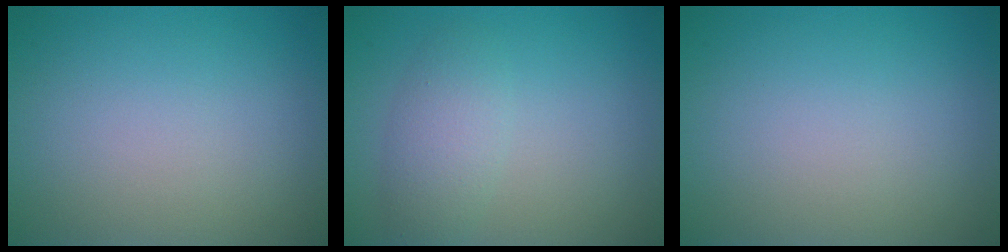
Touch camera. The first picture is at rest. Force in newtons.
{"total": 2.7, "press": 2.7, "slide": 0.1}
{"total": 0.0}